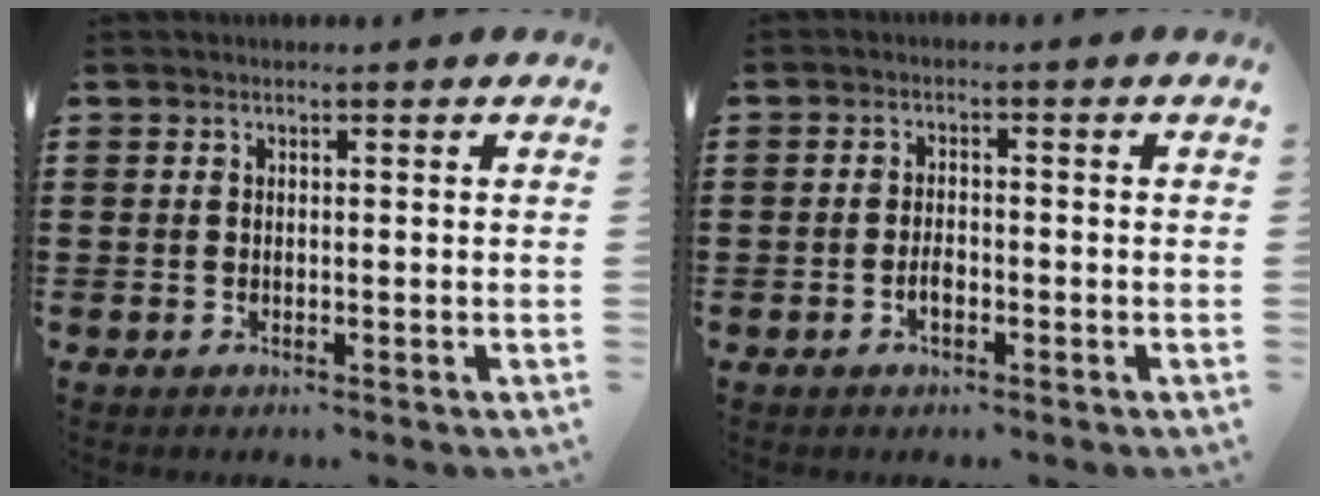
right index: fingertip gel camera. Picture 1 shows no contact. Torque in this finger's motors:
{"motor_torque": [1.03, 1.11, 0.02, 0.00]}